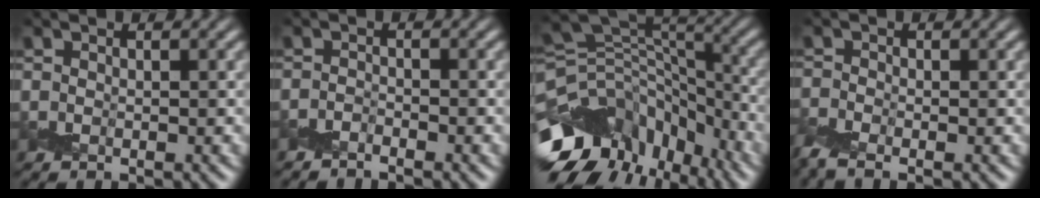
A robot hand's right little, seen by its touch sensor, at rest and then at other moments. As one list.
[{"total": 1.3, "force": [-1.2, -0.3, -0.2], "torque": [0.004, 0.000, -0.030]}, {"total": 10.9, "force": [-6.7, 7.0, 5.1], "torque": [-0.105, 0.031, -0.111]}, {"total": 3.0, "force": [-1.8, 1.4, 1.9], "torque": [-0.057, -0.003, -0.049]}]